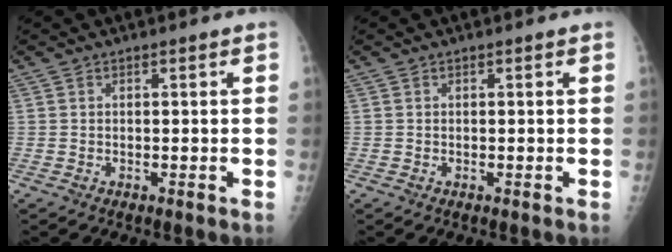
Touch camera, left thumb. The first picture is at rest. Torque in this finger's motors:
{"motor_torque": [-0.21, -0.05, -0.10, -0.04, 0.02]}